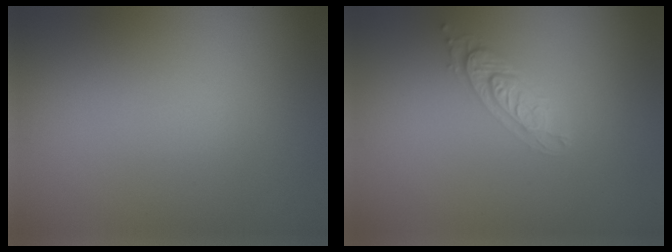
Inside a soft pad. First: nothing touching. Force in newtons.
{"total": 2.1, "press": 2.1, "slide": 0.4}